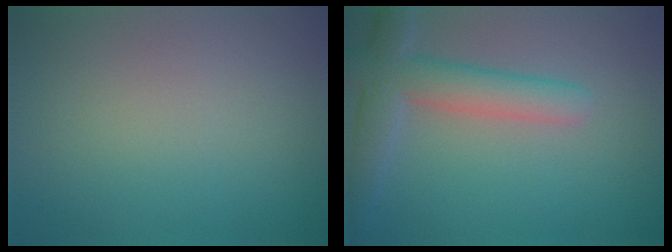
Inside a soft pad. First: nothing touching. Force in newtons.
{"total": 5.1, "press": 5.1, "slide": 0.2}